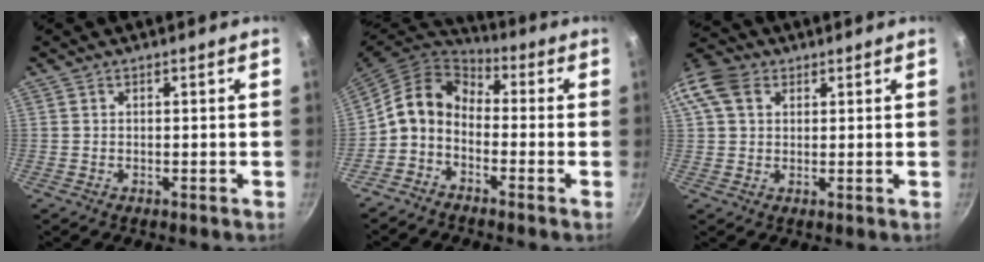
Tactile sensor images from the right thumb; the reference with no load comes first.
{"total": 10.1, "force": [-1.8, 7.4, 6.7], "torque": [-0.129, 0.052, -0.057]}
{"total": 10.7, "force": [3.7, 8.0, 6.0], "torque": [-0.119, 0.015, 0.058]}